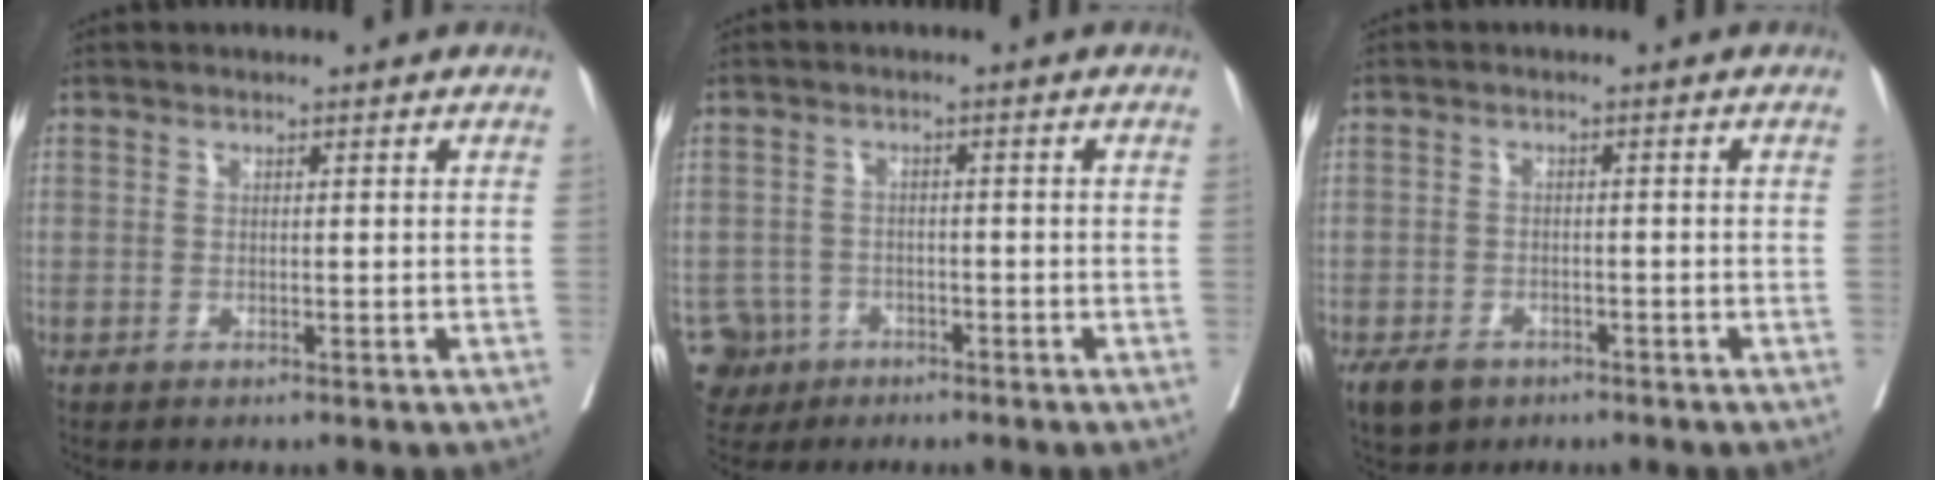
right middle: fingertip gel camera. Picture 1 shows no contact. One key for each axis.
{"total": 4.3, "fx": -2.5, "fy": 3.5, "fz": -0.2, "tx": 0.004, "ty": 0.008, "tz": -0.042}
{"total": 4.6, "fx": -3.0, "fy": 2.9, "fz": 1.8, "tx": -0.032, "ty": -0.002, "tz": -0.046}